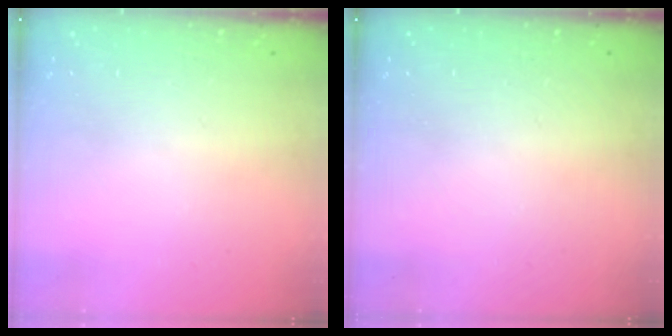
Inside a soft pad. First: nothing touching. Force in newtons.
{"total": 0.0}